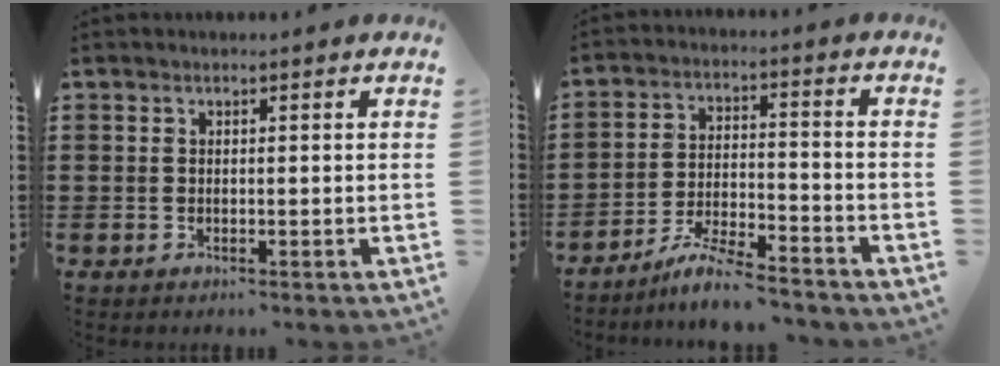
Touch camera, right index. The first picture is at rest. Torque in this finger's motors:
{"motor_torque": [-0.07, 0.09, 0.32, 0.07]}